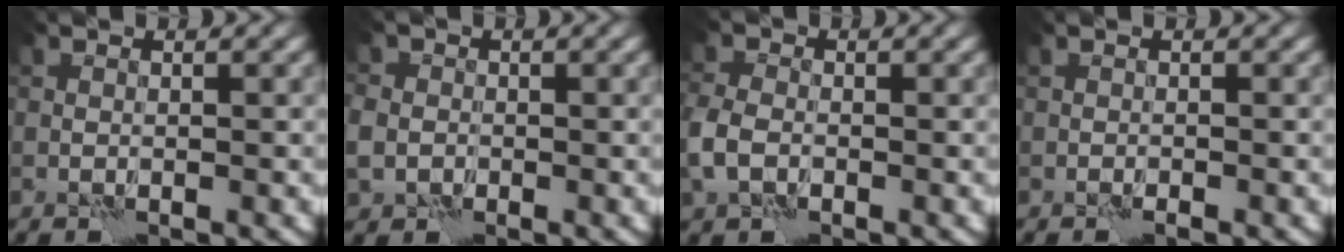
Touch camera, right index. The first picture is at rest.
{"total": 3.0, "force": [-0.6, 2.6, 1.2], "torque": [-0.025, -0.005, -0.016]}
{"total": 3.7, "force": [-1.2, 2.6, 2.4], "torque": [-0.066, 0.000, -0.035]}
{"total": 0.6, "force": [-0.5, 0.0, 0.4], "torque": [-0.006, 0.002, -0.010]}